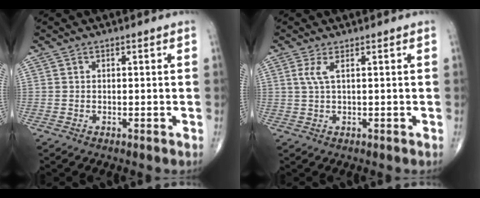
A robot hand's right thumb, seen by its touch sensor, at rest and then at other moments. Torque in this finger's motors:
{"motor_torque": [0.11, -0.25, 0.27, 0.23, 0.03]}